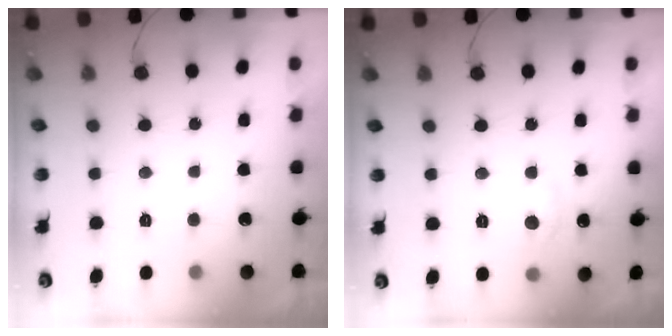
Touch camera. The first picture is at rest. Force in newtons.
{"total": 7.0, "press": 7.0, "slide": 0.9}